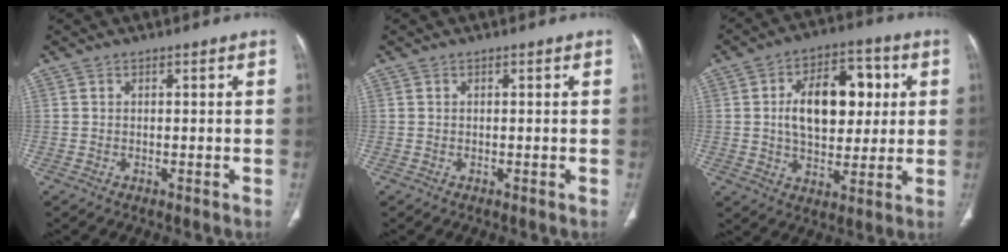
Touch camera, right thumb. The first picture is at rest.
{"total": 0.0}
{"total": 16.1, "force": [2.6, 9.8, 12.5], "torque": [-0.156, 0.011, 0.040]}